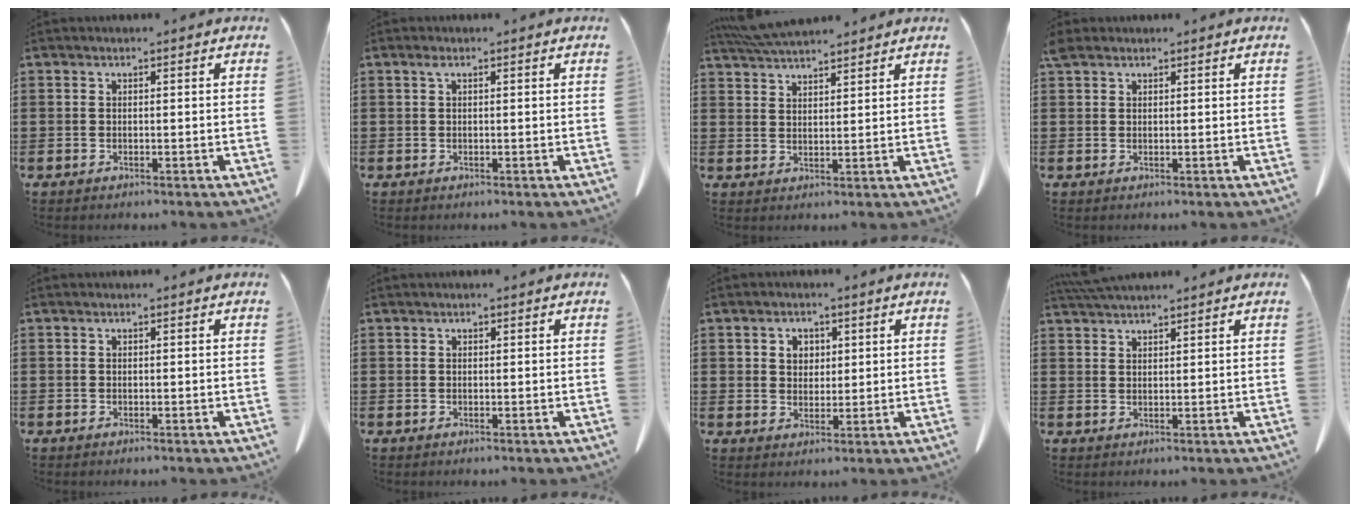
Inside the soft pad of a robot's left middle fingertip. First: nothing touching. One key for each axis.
{"total": 0.9, "fx": 0.4, "fy": 0.3, "fz": 0.8, "tx": -0.017, "ty": 0.003, "tz": 0.006}
{"total": 5.3, "fx": 4.9, "fy": 0.8, "fz": 1.8, "tx": -0.050, "ty": -0.009, "tz": 0.093}
{"total": 1.5, "fx": 1.3, "fy": 0.6, "fz": 0.5, "tx": -0.014, "ty": 0.000, "tz": 0.026}
{"total": 0.0}
{"total": 0.0}
{"total": 2.7, "fx": 1.3, "fy": 2.2, "fz": 0.7, "tx": -0.016, "ty": 0.006, "tz": 0.021}
{"total": 3.0, "fx": 2.9, "fy": 0.2, "fz": 0.8, "tx": -0.024, "ty": -0.003, "tz": 0.055}